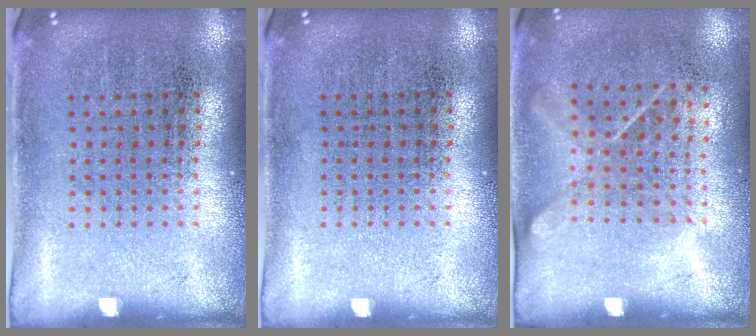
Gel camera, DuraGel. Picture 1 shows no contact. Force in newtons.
{"total": 0.0}
{"total": 1.2, "press": 0.9, "slide": 0.8}